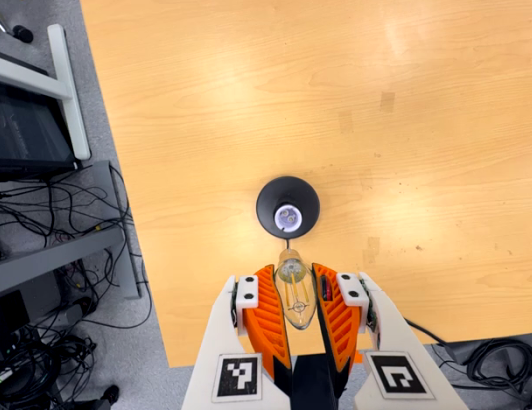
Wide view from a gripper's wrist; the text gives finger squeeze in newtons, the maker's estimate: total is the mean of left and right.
{"total": 20.6, "left": 24.6, "right": 16.7}